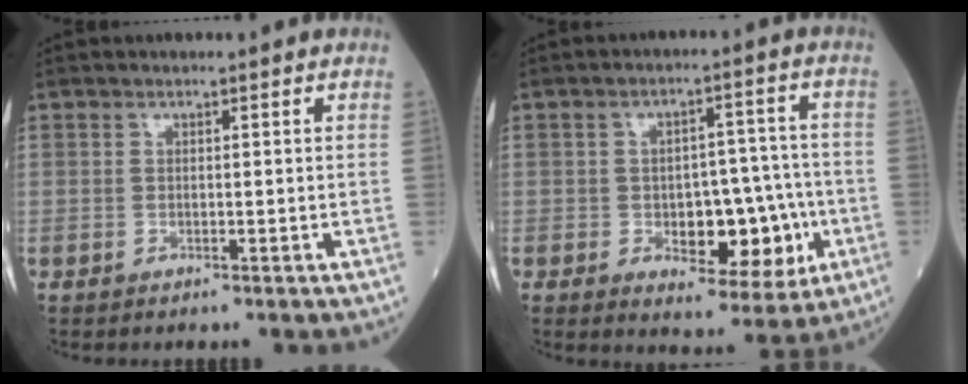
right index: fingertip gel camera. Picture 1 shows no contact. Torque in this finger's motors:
{"motor_torque": [0.32, -0.18, 0.15, 0.07]}